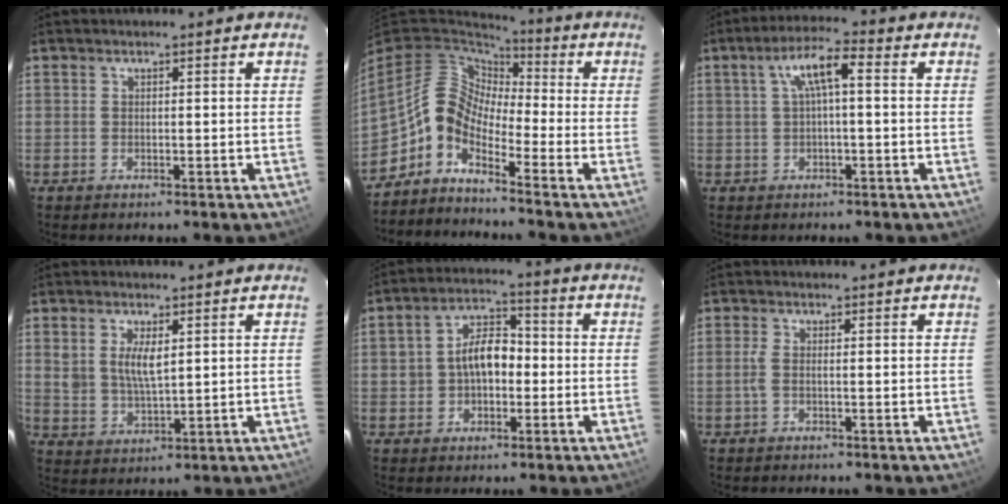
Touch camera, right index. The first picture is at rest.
{"total": 7.9, "force": [-4.5, 4.0, 5.2], "torque": [-0.097, 0.022, -0.110]}
{"total": 6.1, "force": [0.9, 1.4, 5.9], "torque": [-0.112, 0.018, 0.021]}
{"total": 5.9, "force": [2.0, 2.7, 4.9], "torque": [-0.094, -0.003, 0.045]}
{"total": 8.2, "force": [-0.7, 5.4, 6.1], "torque": [-0.108, 0.028, -0.004]}
{"total": 1.6, "force": [-0.4, 0.1, 1.5], "torque": [-0.033, 0.000, -0.009]}